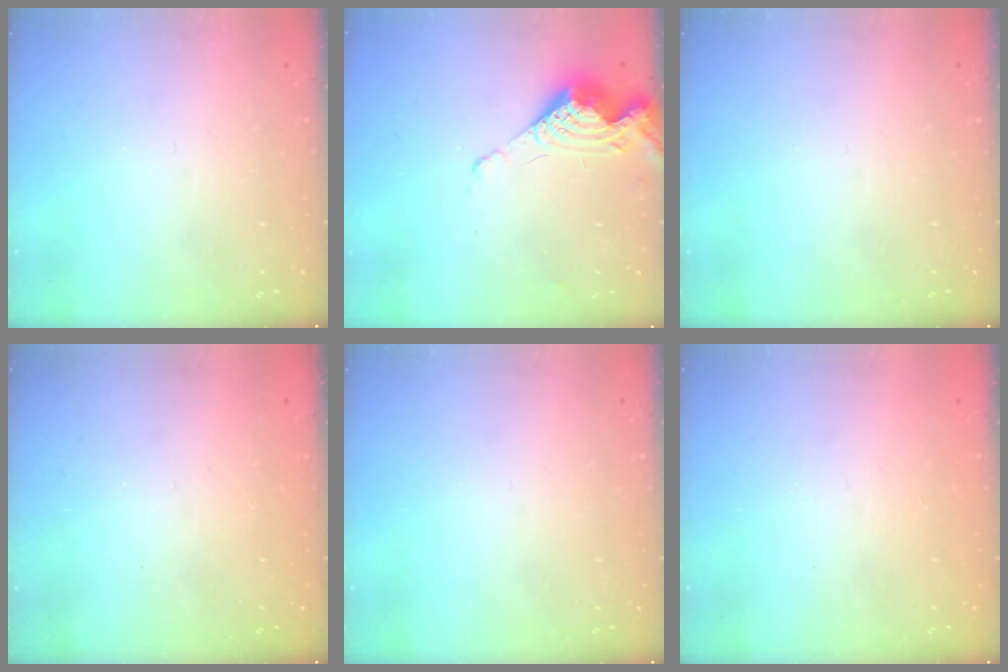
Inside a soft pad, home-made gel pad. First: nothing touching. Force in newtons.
{"total": 8.9, "press": 8.9, "slide": 0.3}
{"total": 0.0}
{"total": 1.0, "press": 1.0, "slide": 0.1}
{"total": 0.0}
{"total": 1.3, "press": 1.0, "slide": 0.7}